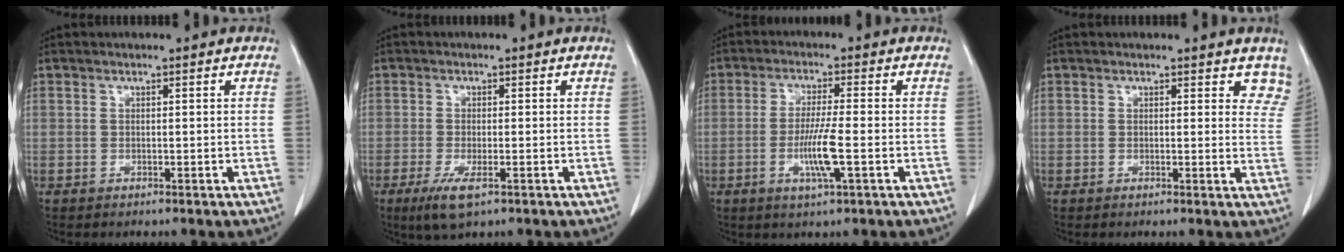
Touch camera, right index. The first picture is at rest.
{"total": 4.6, "force": [-2.4, 1.1, 3.7], "torque": [-0.076, -0.012, -0.039]}
{"total": 6.3, "force": [-1.7, -0.2, 6.1], "torque": [-0.117, -0.012, -0.032]}
{"total": 5.5, "force": [4.8, 2.4, 1.1], "torque": [0.020, -0.015, 0.027]}